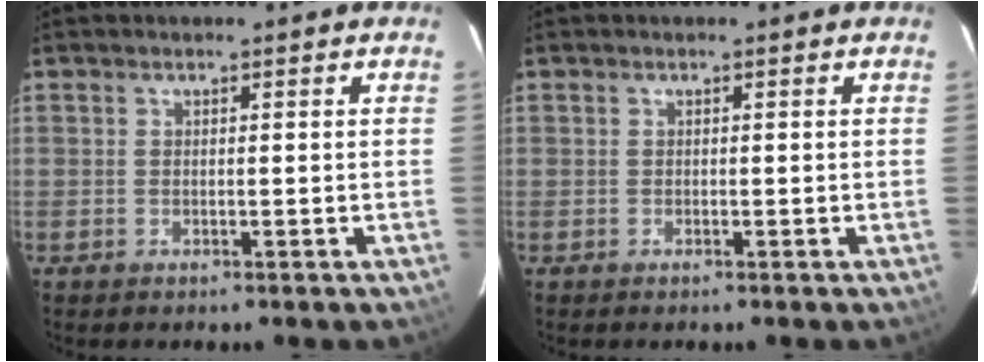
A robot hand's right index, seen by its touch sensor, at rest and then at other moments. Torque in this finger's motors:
{"motor_torque": [-0.27, 0.15, -1.05, -0.19]}